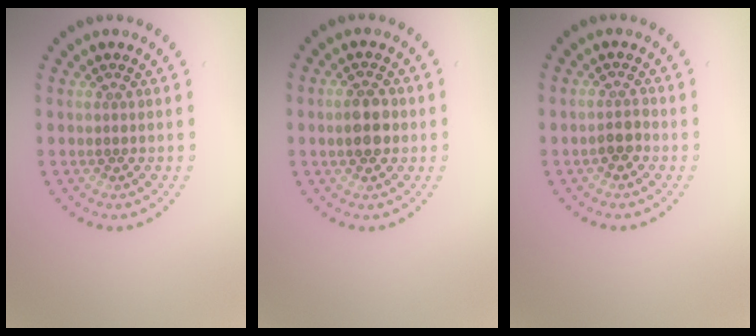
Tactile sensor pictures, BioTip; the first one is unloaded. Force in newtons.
{"total": 3.0, "press": 3.0, "slide": 0.2}
{"total": 1.4, "press": 1.2, "slide": 0.7}